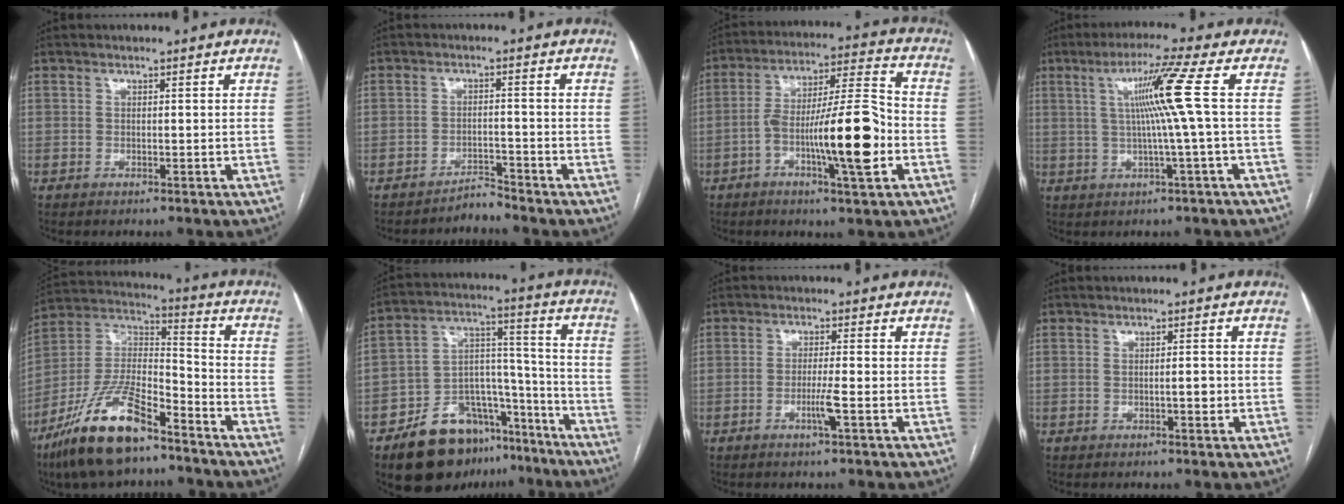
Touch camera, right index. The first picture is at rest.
{"total": 2.4, "force": [-2.3, -0.2, -0.4], "torque": [0.020, -0.007, -0.038]}
{"total": 15.1, "force": [-4.5, 1.4, 14.4], "torque": [-0.248, 0.009, -0.073]}
{"total": 8.5, "force": [1.3, -2.4, 8.0], "torque": [-0.139, 0.008, 0.031]}
{"total": 17.4, "force": [-11.8, 5.2, 11.8], "torque": [-0.247, 0.001, -0.217]}
{"total": 17.3, "force": [-12.0, 10.0, 7.4], "torque": [-0.098, 0.066, -0.187]}
{"total": 3.4, "force": [-1.4, -0.4, 3.1], "torque": [-0.061, -0.006, -0.027]}
{"total": 1.9, "force": [-0.4, 0.3, 1.8], "torque": [-0.030, 0.001, -0.006]}